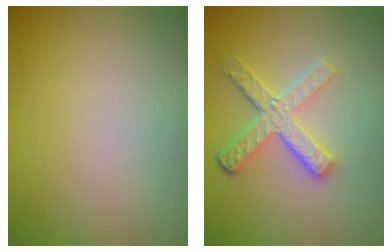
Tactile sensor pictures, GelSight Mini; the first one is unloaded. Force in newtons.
{"total": 4.9, "press": 3.6, "slide": 3.3}